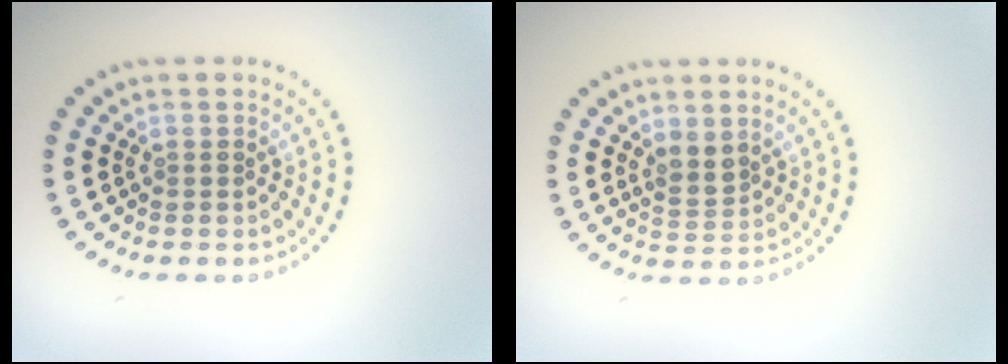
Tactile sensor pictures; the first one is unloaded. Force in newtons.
{"total": 1.8, "press": 1.6, "slide": 1.0}